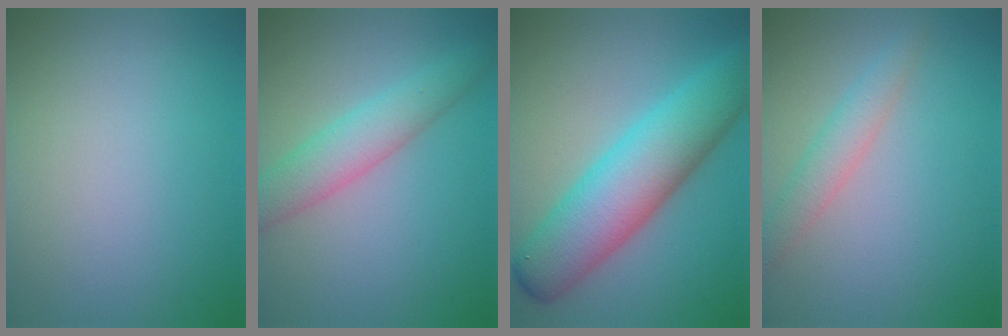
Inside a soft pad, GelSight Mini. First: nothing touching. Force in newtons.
{"total": 4.0, "press": 4.0, "slide": 0.1}
{"total": 7.7, "press": 7.7, "slide": 0.3}
{"total": 2.5, "press": 2.5, "slide": 0.1}